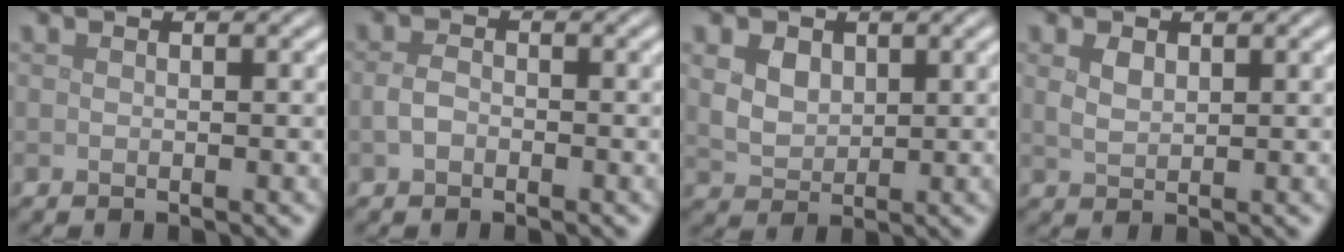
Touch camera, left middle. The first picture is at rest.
{"total": 1.4, "force": [-0.4, 0.9, 0.9], "torque": [-0.022, 0.001, -0.012]}
{"total": 3.7, "force": [1.6, 2.6, 2.0], "torque": [-0.050, 0.009, 0.026]}
{"total": 1.6, "force": [0.8, 0.9, 1.0], "torque": [-0.023, -0.001, 0.020]}